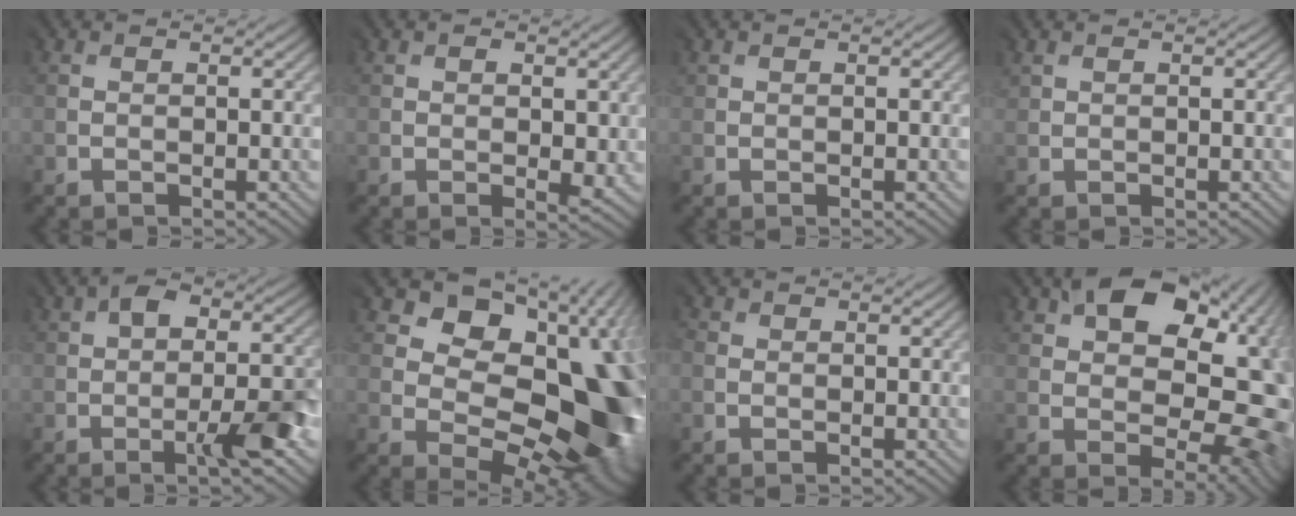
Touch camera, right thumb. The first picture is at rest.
{"total": 2.9, "force": [0.2, 2.0, 2.1], "torque": [-0.032, -0.008, 0.011]}
{"total": 0.5, "force": [0.2, 0.4, 0.2], "torque": [-0.004, 0.002, 0.003]}
{"total": 0.8, "force": [0.4, 0.5, 0.5], "torque": [-0.010, 0.004, 0.006]}
{"total": 5.7, "force": [-1.9, 1.8, 5.1], "torque": [-0.074, 0.012, -0.037]}
{"total": 13.6, "force": [2.2, 9.8, 9.1], "torque": [-0.085, -0.014, 0.046]}
{"total": 1.0, "force": [-0.2, 0.8, 0.5], "torque": [-0.012, 0.001, -0.005]}
{"total": 14.9, "force": [4.1, 9.4, 10.9], "torque": [-0.131, -0.004, 0.081]}